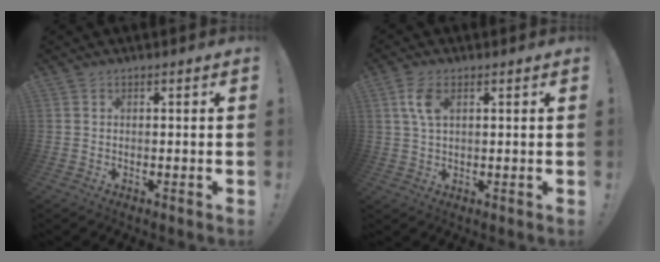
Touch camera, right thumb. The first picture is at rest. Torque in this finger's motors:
{"motor_torque": [1.15, 0.82, 0.41, -0.21, 0.06]}